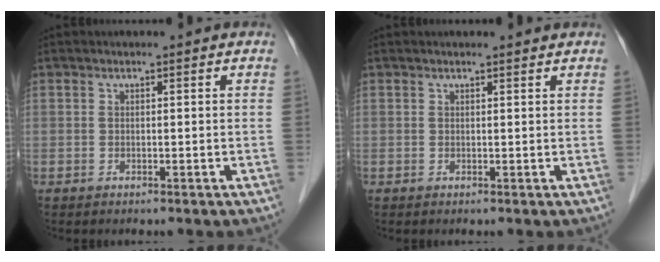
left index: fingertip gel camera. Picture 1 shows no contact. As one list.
[{"total": 1.1, "force": [1.1, 0.0, 0.1], "torque": [-0.009, 0.001, 0.014]}]